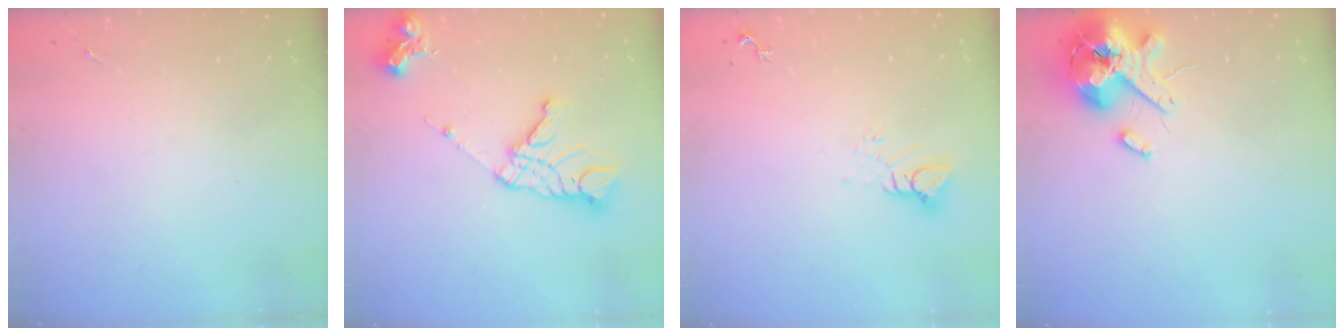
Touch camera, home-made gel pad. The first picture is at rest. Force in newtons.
{"total": 14.9, "press": 14.8, "slide": 1.6}
{"total": 5.6, "press": 5.6, "slide": 0.4}
{"total": 13.6, "press": 13.5, "slide": 2.2}